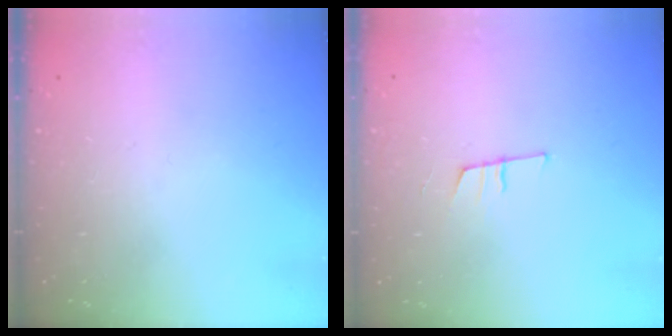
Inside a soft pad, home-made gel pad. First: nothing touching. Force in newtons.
{"total": 7.6, "press": 7.0, "slide": 3.0}